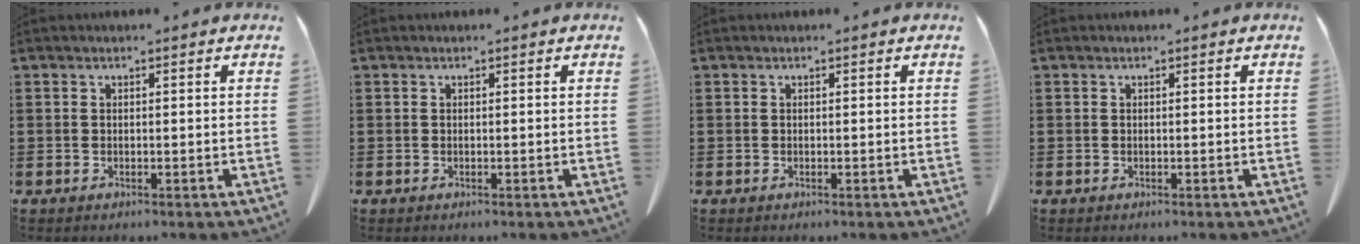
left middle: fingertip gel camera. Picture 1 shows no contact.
{"total": 0.0}
{"total": 0.0}
{"total": 0.0}